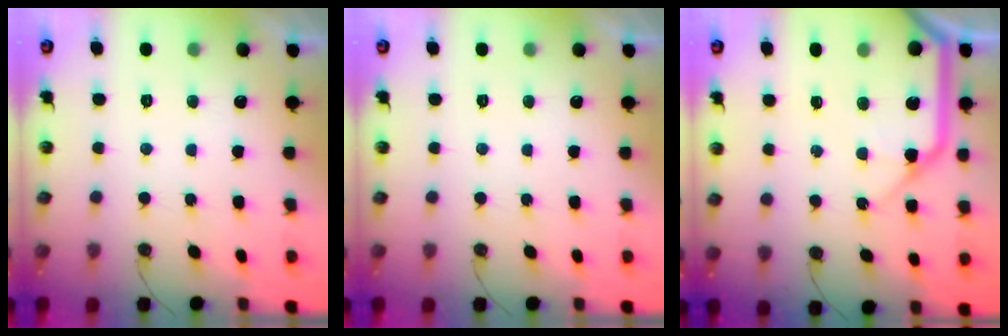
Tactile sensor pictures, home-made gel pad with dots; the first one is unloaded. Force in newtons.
{"total": 0.0}
{"total": 17.7, "press": 17.6, "slide": 2.2}